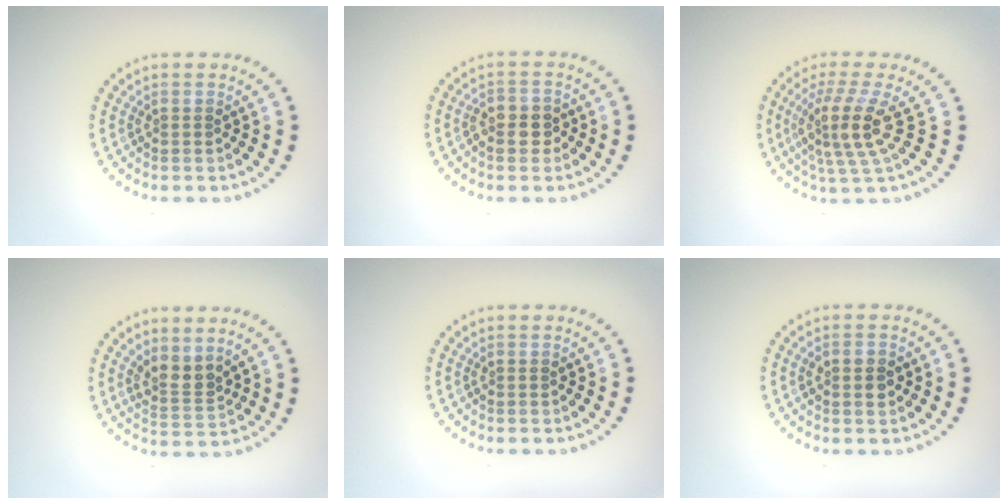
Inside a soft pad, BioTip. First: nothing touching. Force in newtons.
{"total": 2.5, "press": 2.5, "slide": 0.6}
{"total": 4.3, "press": 3.2, "slide": 2.8}
{"total": 2.5, "press": 2.0, "slide": 1.5}
{"total": 0.0}
{"total": 1.4, "press": 1.4, "slide": 0.1}